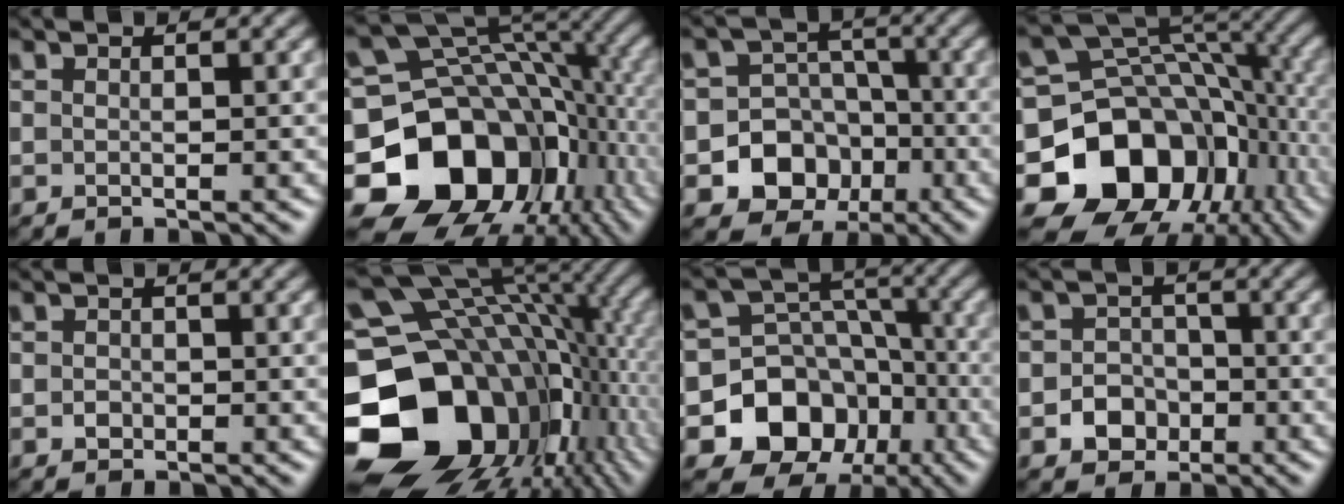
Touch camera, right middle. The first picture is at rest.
{"total": 16.3, "force": [-4.4, 13.0, 8.8], "torque": [-0.157, -0.019, -0.078]}
{"total": 9.5, "force": [-3.8, 8.4, 2.3], "torque": [-0.019, -0.014, -0.091]}
{"total": 14.6, "force": [-5.3, 11.6, 7.1], "torque": [-0.120, -0.012, -0.098]}
{"total": 0.9, "force": [-0.2, 0.8, 0.2], "torque": [-0.004, -0.003, -0.003]}
{"total": 19.6, "force": [-3.9, 15.3, 11.6], "torque": [-0.242, -0.033, -0.043]}
{"total": 9.2, "force": [-4.3, 7.5, 3.2], "torque": [-0.045, -0.007, -0.085]}
{"total": 3.1, "force": [-1.4, 2.6, 0.9], "torque": [-0.006, -0.001, -0.028]}